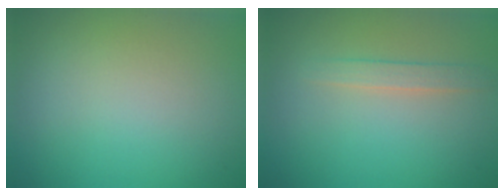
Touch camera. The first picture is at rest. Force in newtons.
{"total": 1.5, "press": 1.5, "slide": 0.1}